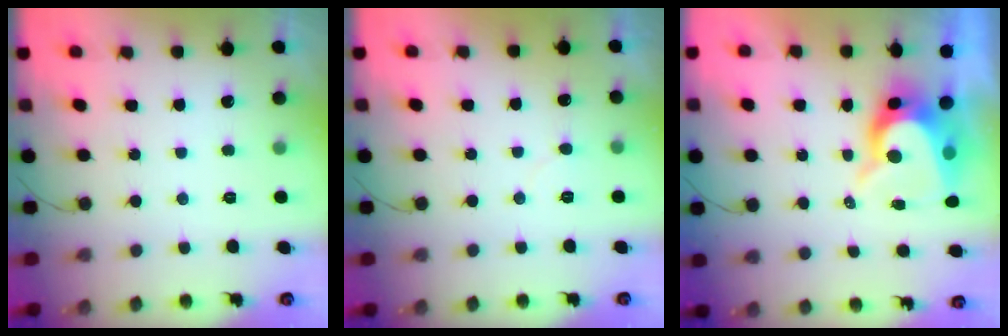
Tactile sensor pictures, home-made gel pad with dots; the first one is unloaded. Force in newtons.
{"total": 4.6, "press": 4.6, "slide": 0.2}
{"total": 10.8, "press": 10.8, "slide": 1.1}